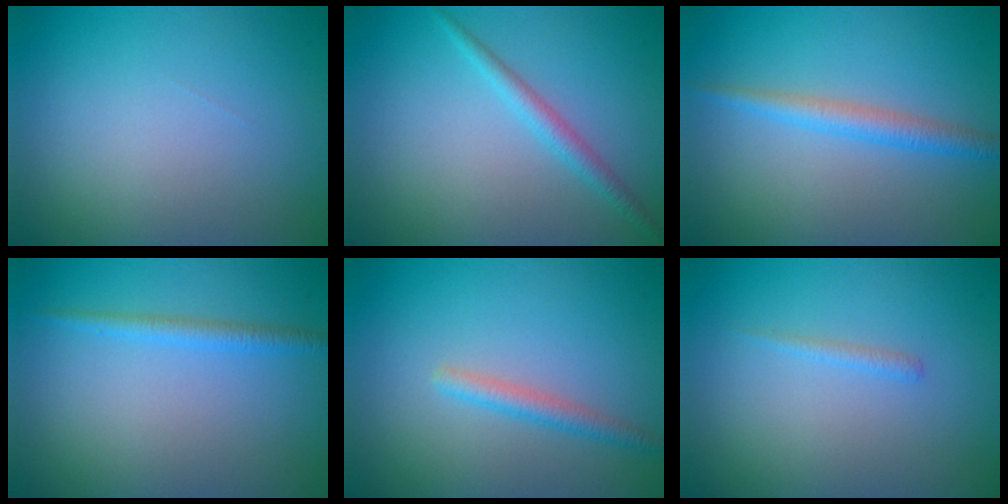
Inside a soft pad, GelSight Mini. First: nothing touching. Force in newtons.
{"total": 1.8, "press": 1.8, "slide": 0.1}
{"total": 2.3, "press": 2.3, "slide": 0.1}
{"total": 1.5, "press": 1.5, "slide": 0.1}
{"total": 1.8, "press": 1.8, "slide": 0.1}
{"total": 0.7, "press": 0.7, "slide": 0.1}